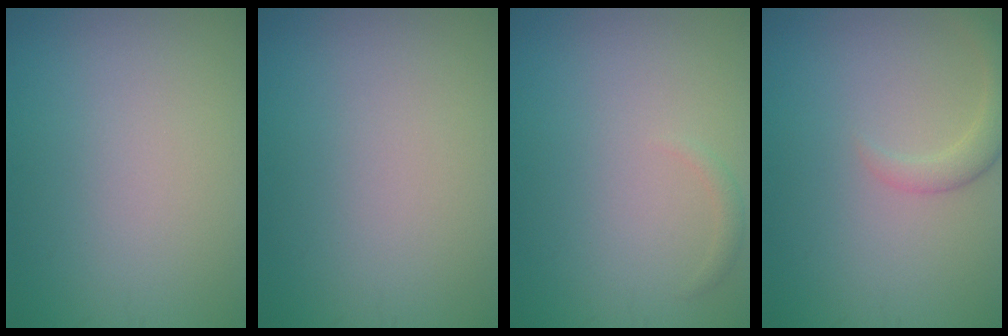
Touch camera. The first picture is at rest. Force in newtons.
{"total": 0.0}
{"total": 0.8, "press": 0.8, "slide": 0.0}
{"total": 2.3, "press": 2.3, "slide": 0.3}